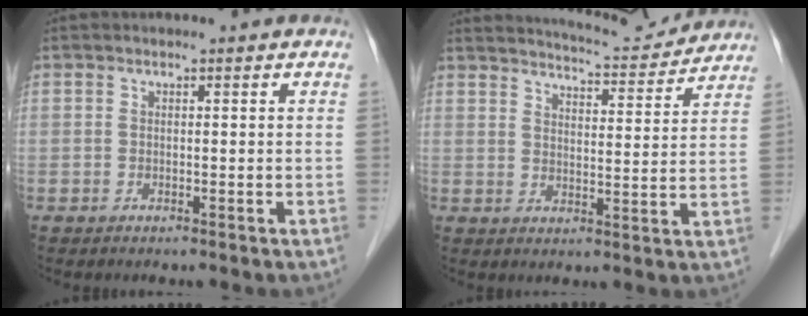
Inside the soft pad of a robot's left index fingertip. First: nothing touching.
{"total": 10.6, "force": [10.4, 0.8, 1.8], "torque": [-0.032, 0.003, 0.139]}